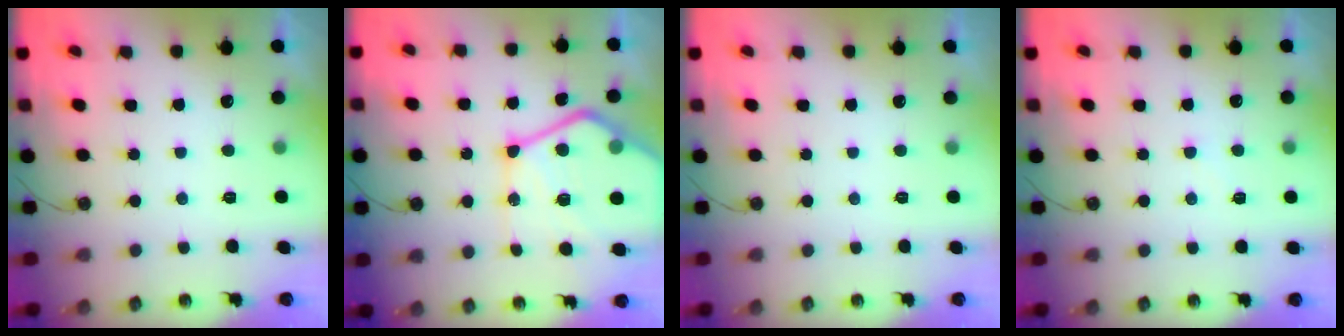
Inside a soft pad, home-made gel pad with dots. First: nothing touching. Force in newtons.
{"total": 24.1, "press": 24.0, "slide": 2.2}
{"total": 0.0}
{"total": 2.8, "press": 2.8, "slide": 0.4}